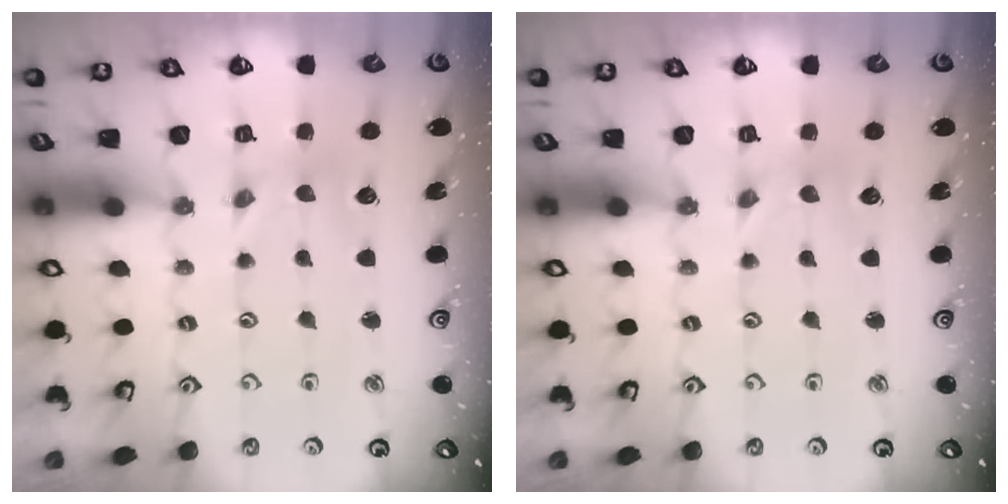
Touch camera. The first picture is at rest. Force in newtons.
{"total": 0.0}